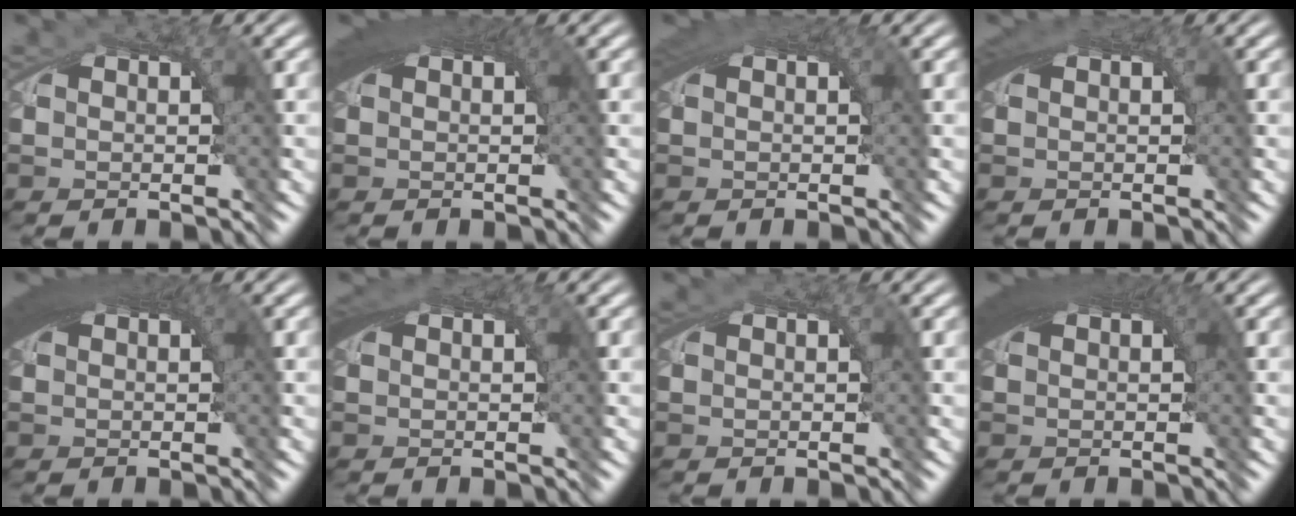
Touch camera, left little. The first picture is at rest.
{"total": 5.1, "force": [1.1, 2.1, 4.5], "torque": [-0.066, 0.006, 0.018]}
{"total": 3.0, "force": [0.8, 1.4, 2.6], "torque": [-0.043, 0.002, 0.013]}
{"total": 2.9, "force": [0.5, 1.4, 2.5], "torque": [-0.043, -0.001, 0.011]}
{"total": 5.7, "force": [1.3, 2.4, 5.1], "torque": [-0.076, 0.007, 0.020]}
{"total": 2.6, "force": [0.3, 1.4, 2.2], "torque": [-0.039, -0.002, 0.008]}
{"total": 0.7, "force": [0.2, 0.4, 0.5], "torque": [-0.010, -0.001, 0.004]}
{"total": 5.9, "force": [1.3, 2.4, 5.2], "torque": [-0.077, 0.008, 0.020]}